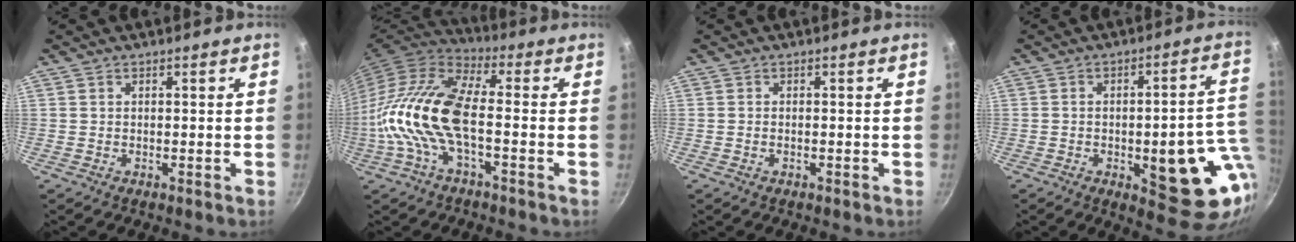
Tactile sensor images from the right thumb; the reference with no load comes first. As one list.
[{"total": 15.8, "force": [-2.8, 6.5, 14.1], "torque": [-0.284, 0.033, -0.071]}, {"total": 0.5, "force": [-0.3, 0.2, 0.4], "torque": [-0.012, 0.004, -0.008]}, {"total": 18.3, "force": [-3.8, 7.2, 16.3], "torque": [-0.149, 0.016, -0.045]}]